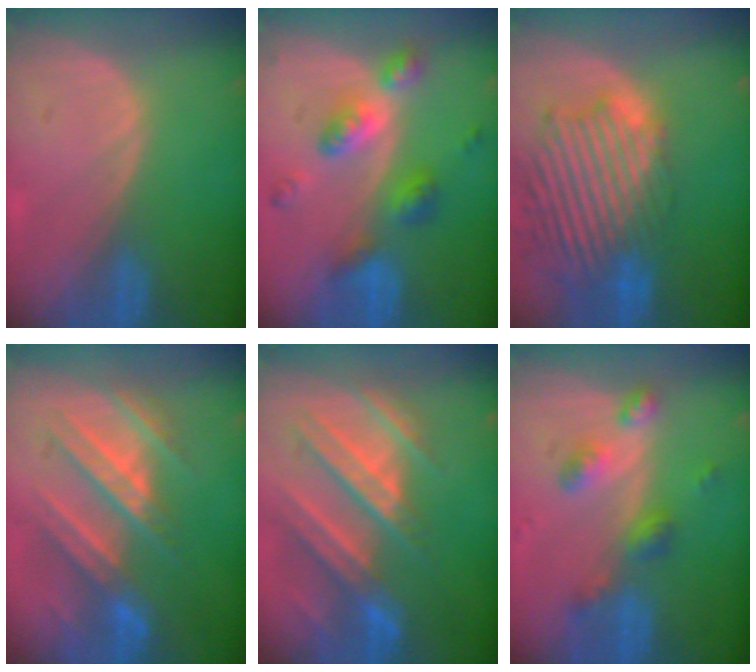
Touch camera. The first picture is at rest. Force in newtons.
{"total": 7.4, "press": 7.4, "slide": 0.5}
{"total": 13.9, "press": 11.9, "slide": 7.2}
{"total": 9.3, "press": 9.2, "slide": 1.5}
{"total": 10.8, "press": 9.7, "slide": 4.7}
{"total": 5.9, "press": 5.2, "slide": 2.8}